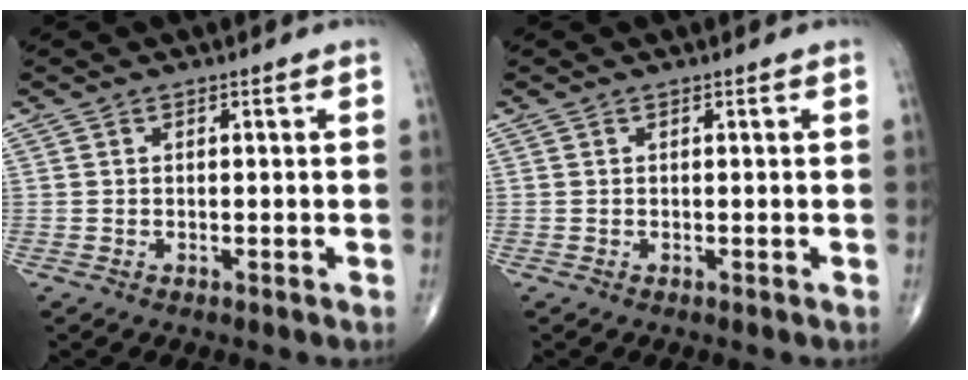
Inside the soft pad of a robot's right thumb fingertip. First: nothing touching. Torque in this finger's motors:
{"motor_torque": [0.14, 0.14, 0.22, 0.22, 0.00]}